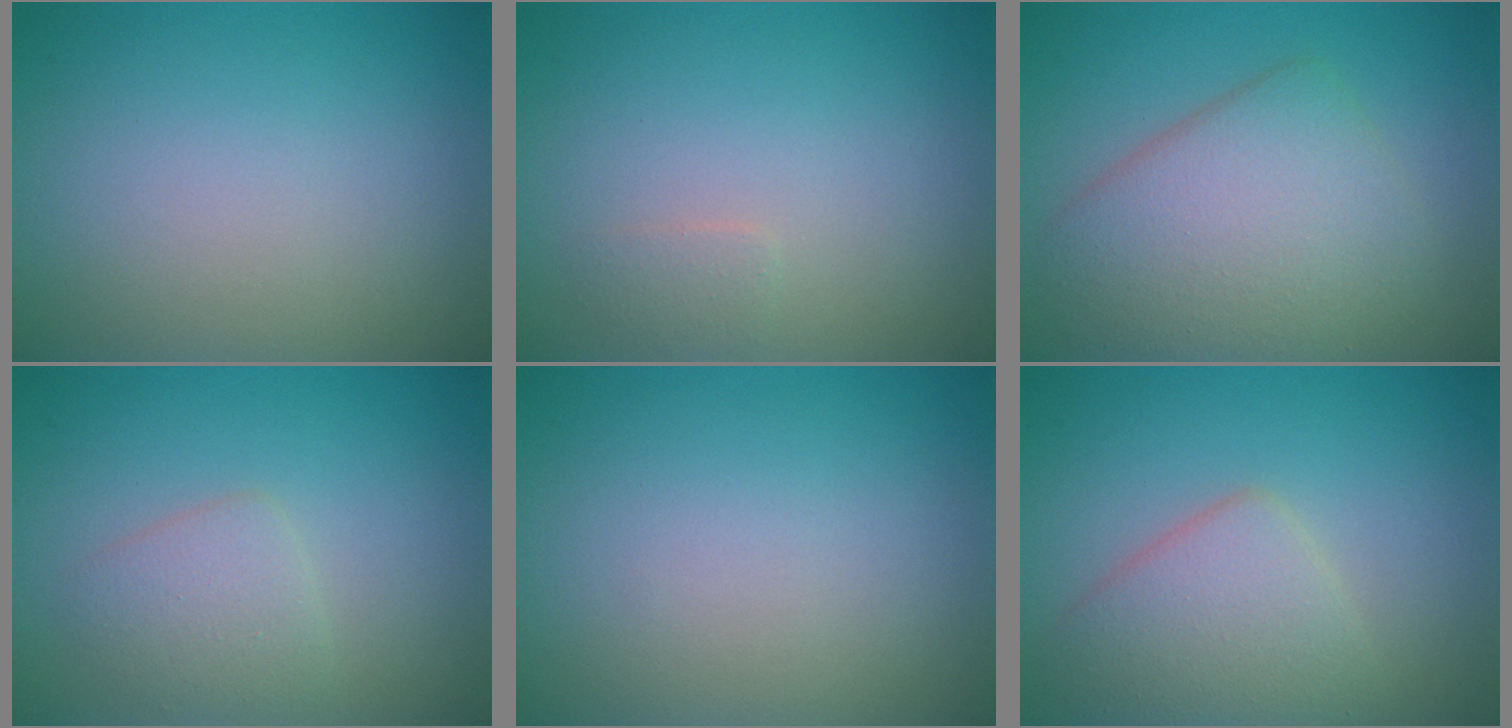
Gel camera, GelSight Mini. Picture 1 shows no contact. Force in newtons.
{"total": 0.9, "press": 0.9, "slide": 0.0}
{"total": 6.9, "press": 6.9, "slide": 0.3}
{"total": 2.2, "press": 2.2, "slide": 0.1}
{"total": 0.0}
{"total": 4.2, "press": 4.2, "slide": 0.0}